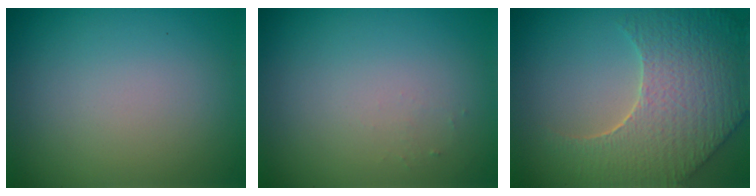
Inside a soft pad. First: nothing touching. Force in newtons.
{"total": 0.5, "press": 0.5, "slide": 0.2}
{"total": 7.9, "press": 5.9, "slide": 5.3}